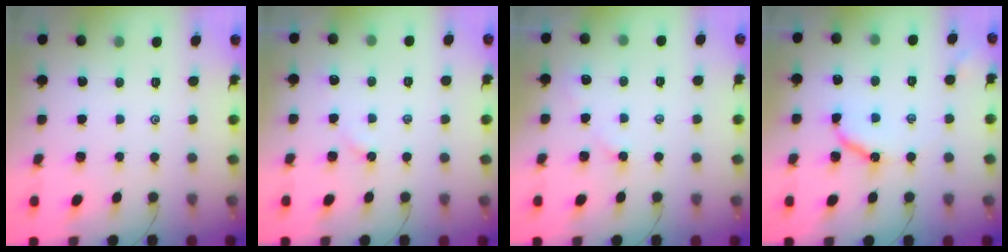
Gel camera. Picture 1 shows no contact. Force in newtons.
{"total": 2.0, "press": 1.9, "slide": 0.3}
{"total": 2.3, "press": 2.3, "slide": 0.3}
{"total": 8.3, "press": 8.2, "slide": 0.7}